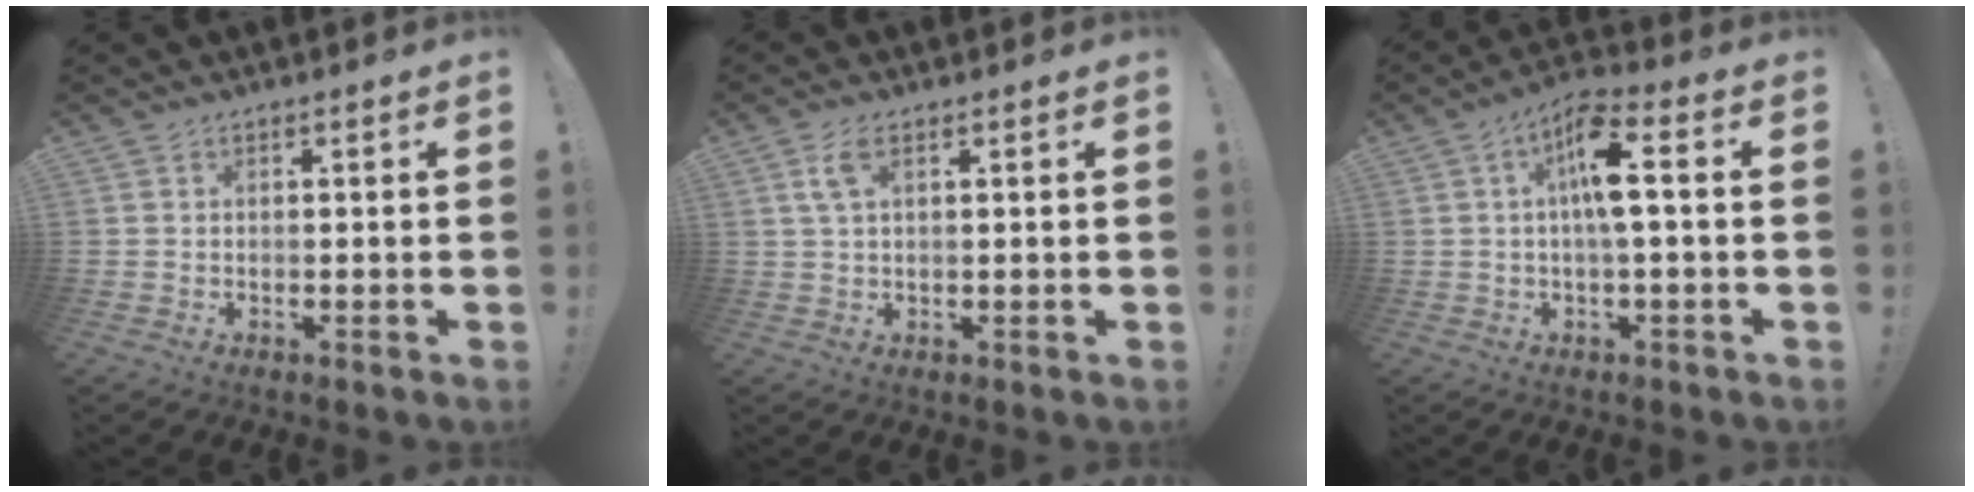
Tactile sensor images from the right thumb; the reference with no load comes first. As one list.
[{"total": 4.6, "force": [1.8, 2.1, 3.7], "torque": [-0.069, 0.004, 0.033]}, {"total": 10.6, "force": [1.5, 2.7, 10.2], "torque": [-0.167, 0.001, 0.021]}]